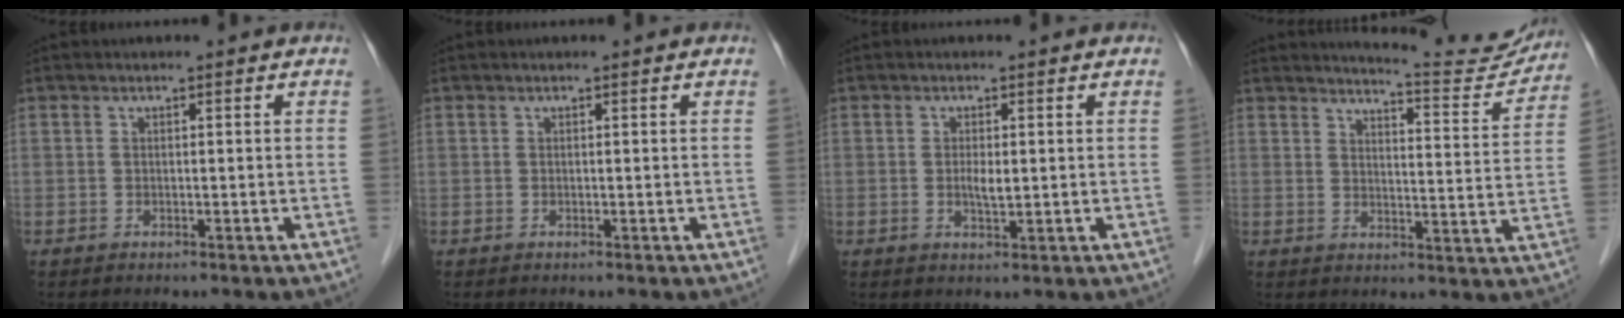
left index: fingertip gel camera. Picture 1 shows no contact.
{"total": 0.0}
{"total": 2.2, "force": [0.1, 0.8, 2.0], "torque": [-0.035, -0.005, 0.004]}
{"total": 12.5, "force": [12.3, 1.0, 1.7], "torque": [-0.012, -0.044, 0.142]}